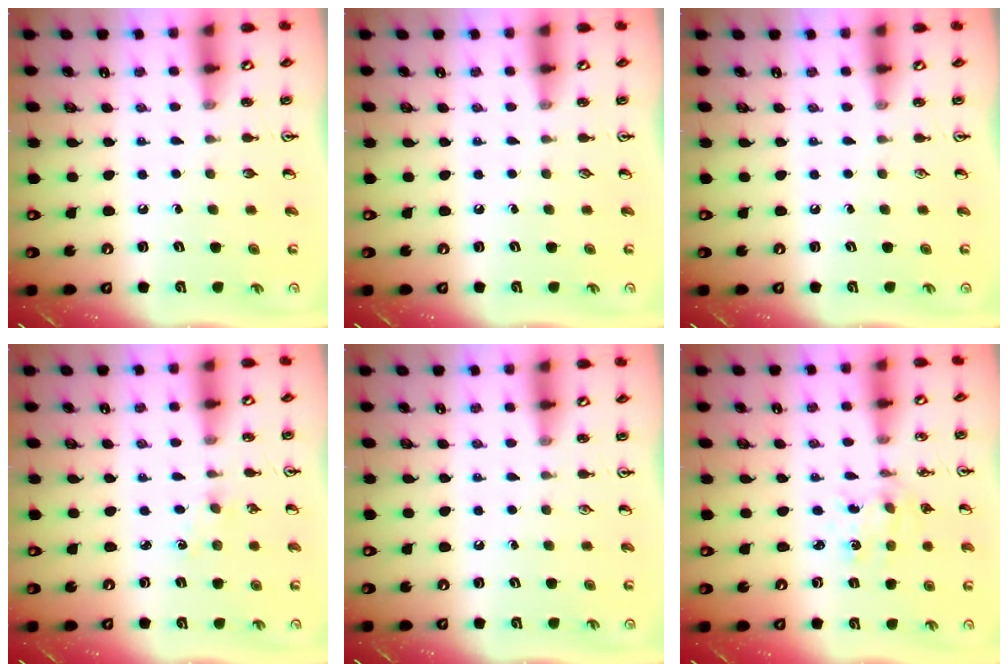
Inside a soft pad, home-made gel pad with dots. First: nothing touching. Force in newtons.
{"total": 0.0}
{"total": 0.0}
{"total": 1.2, "press": 1.2, "slide": 0.3}
{"total": 0.0}
{"total": 1.4, "press": 1.4, "slide": 0.2}